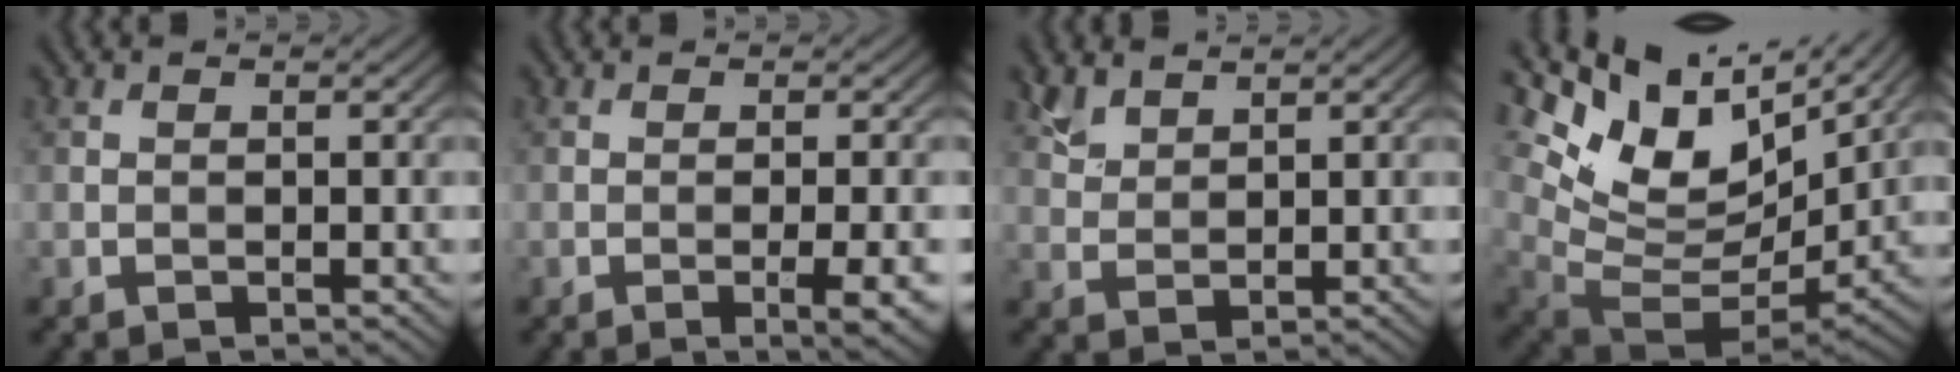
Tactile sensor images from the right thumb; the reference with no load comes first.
{"total": 3.8, "force": [-1.2, 0.6, 3.6], "torque": [-0.056, 0.003, -0.018]}
{"total": 2.9, "force": [2.4, 1.1, 1.0], "torque": [-0.029, 0.004, 0.061]}
{"total": 15.0, "force": [7.7, 8.0, 10.1], "torque": [-0.212, 0.021, 0.155]}